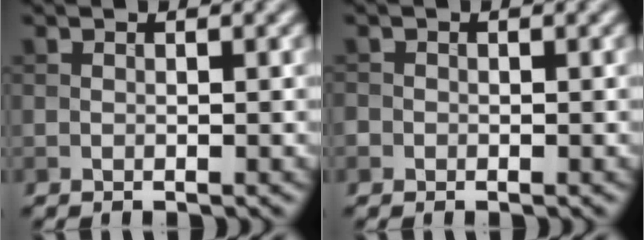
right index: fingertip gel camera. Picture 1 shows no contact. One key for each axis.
{"total": 0.9, "fx": -0.3, "fy": 0.8, "fz": 0.1, "tx": 0.003, "ty": -0.004, "tz": -0.009}